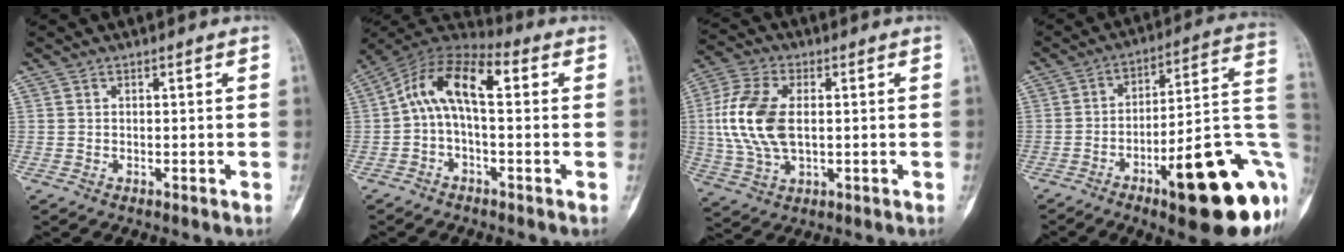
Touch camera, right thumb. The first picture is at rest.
{"total": 12.0, "force": [1.1, 5.4, 10.7], "torque": [-0.186, 0.046, 0.005]}
{"total": 13.6, "force": [0.9, 7.8, 11.1], "torque": [-0.238, 0.006, 0.018]}
{"total": 25.8, "force": [-8.5, 6.6, 23.5], "torque": [-0.252, 0.035, -0.111]}